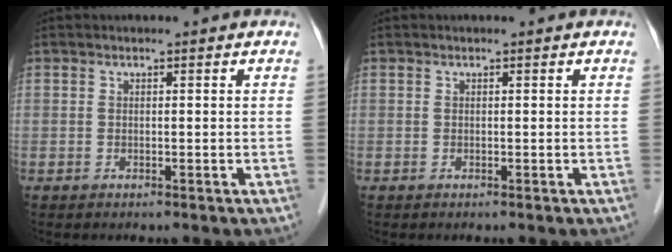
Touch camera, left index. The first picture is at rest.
{"total": 0.0}